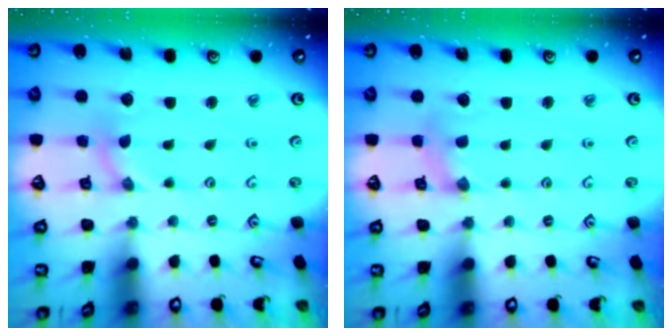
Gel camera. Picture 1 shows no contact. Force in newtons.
{"total": 1.1, "press": 1.1, "slide": 0.2}